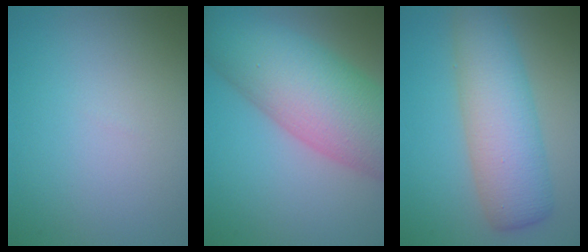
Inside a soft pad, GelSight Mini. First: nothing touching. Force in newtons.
{"total": 12.5, "press": 12.5, "slide": 0.6}
{"total": 6.8, "press": 6.8, "slide": 0.3}